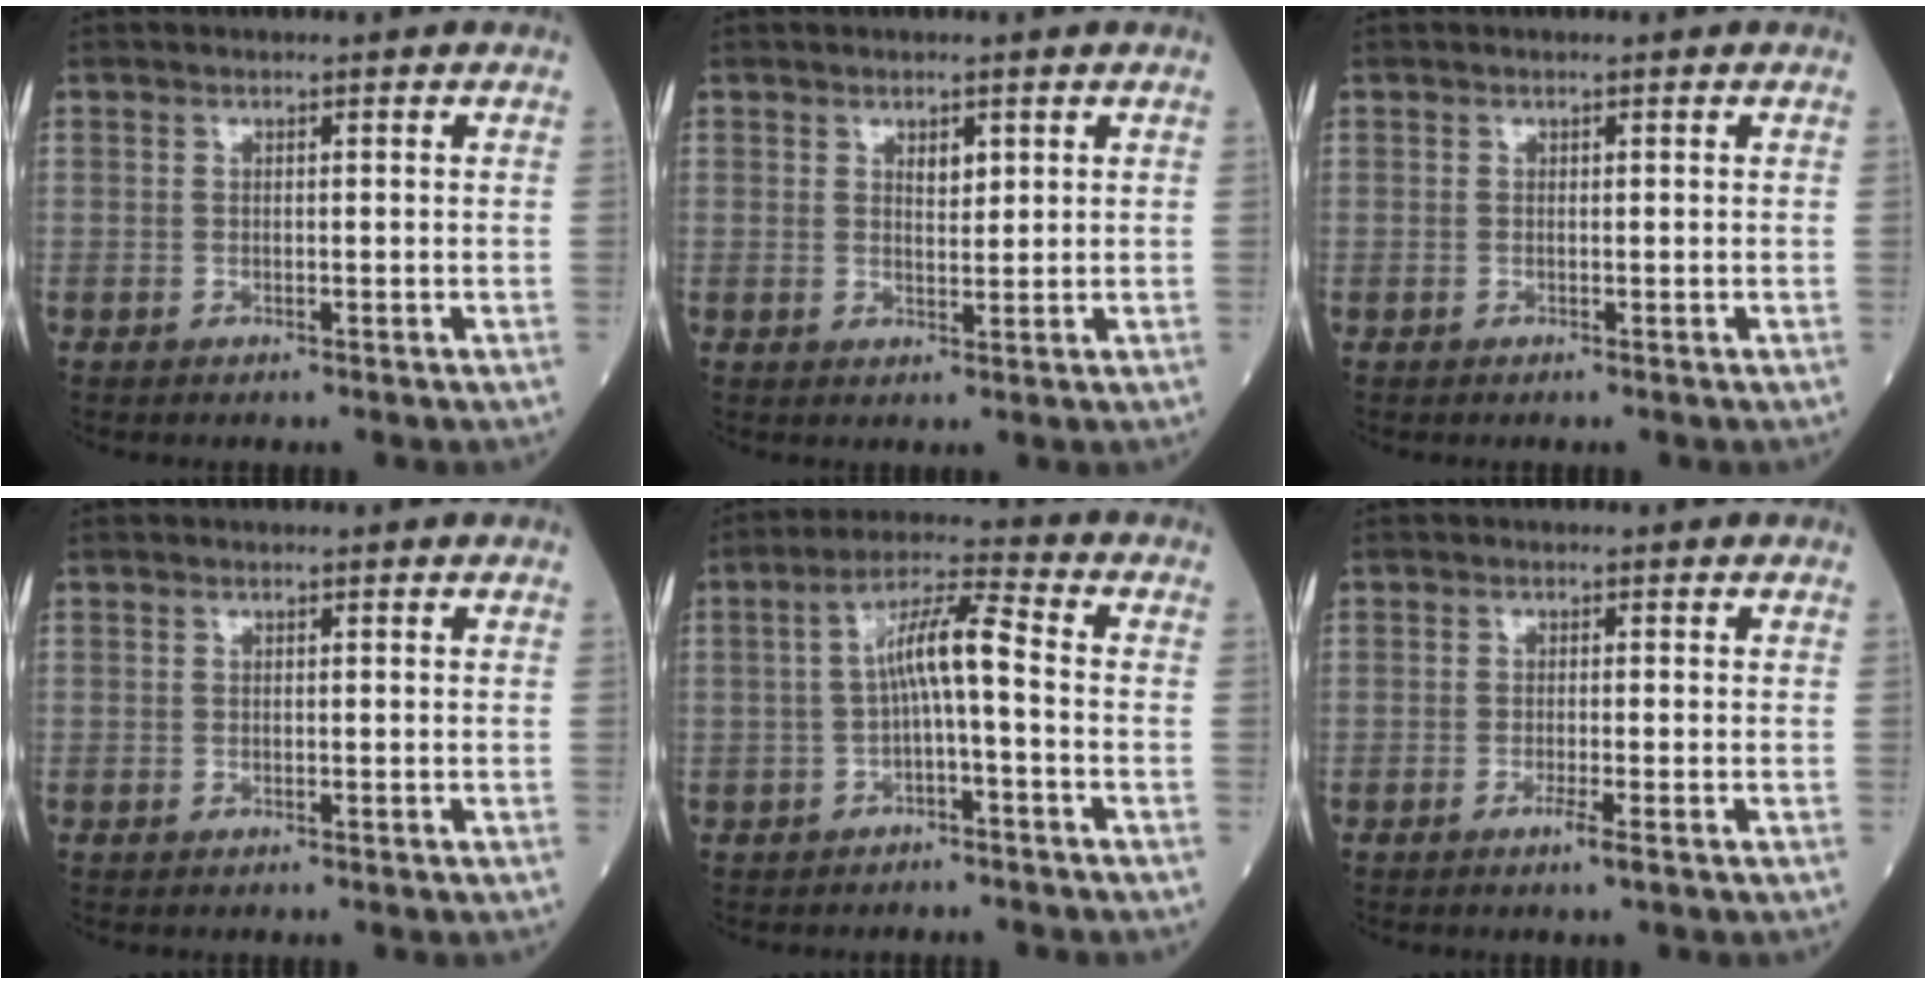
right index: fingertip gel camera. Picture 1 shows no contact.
{"total": 2.0, "force": [1.2, 0.7, 1.5], "torque": [-0.022, -0.003, 0.021]}
{"total": 0.0}
{"total": 0.0}
{"total": 6.7, "force": [-0.6, 0.7, 6.6], "torque": [-0.120, 0.025, -0.013]}
{"total": 1.6, "force": [-0.8, -0.5, 1.4], "torque": [-0.027, -0.005, -0.016]}